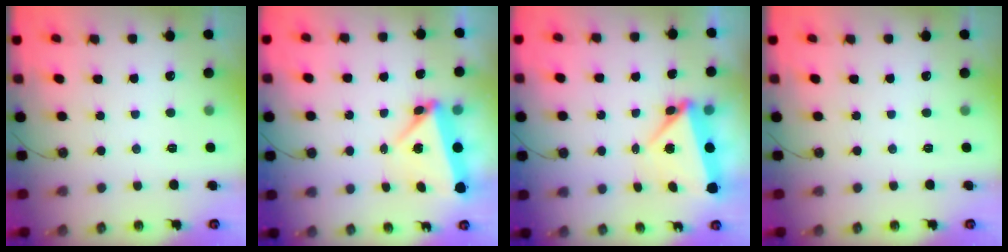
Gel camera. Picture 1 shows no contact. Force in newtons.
{"total": 5.9, "press": 5.4, "slide": 2.4}
{"total": 6.4, "press": 6.1, "slide": 1.8}
{"total": 0.0}